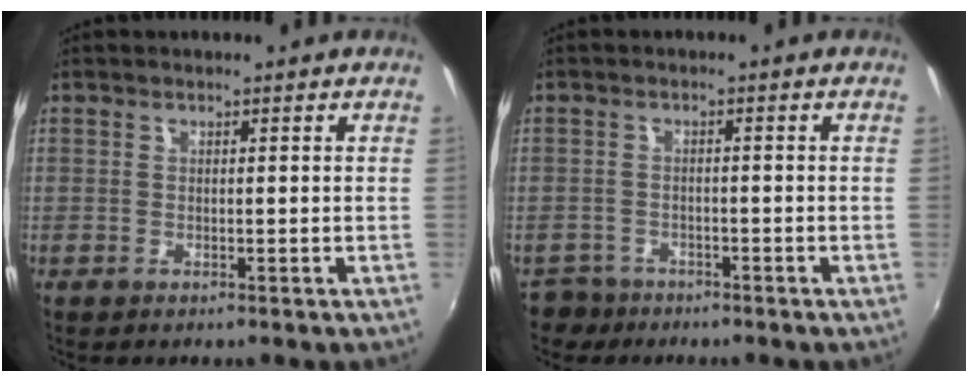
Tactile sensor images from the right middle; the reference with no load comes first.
{"total": 3.6, "force": [-2.8, 2.2, 0.1], "torque": [-0.015, 0.001, -0.053]}